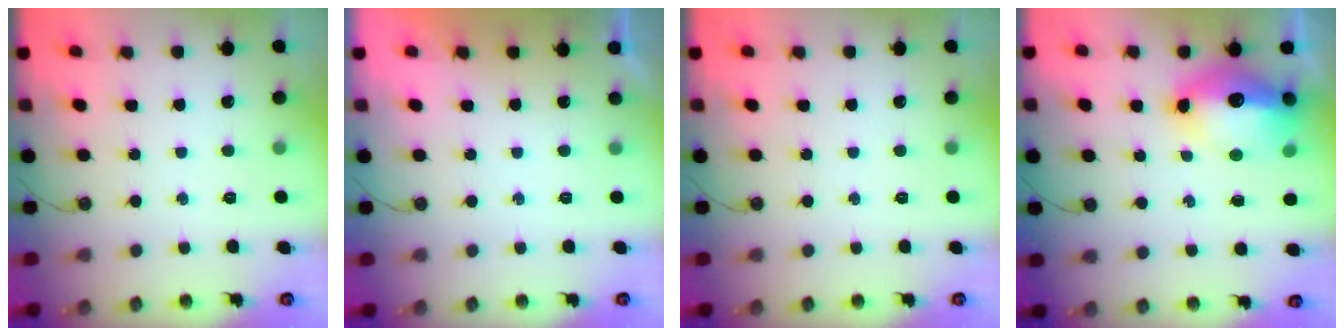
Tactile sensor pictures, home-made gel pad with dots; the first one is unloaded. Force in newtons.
{"total": 0.0}
{"total": 0.0}
{"total": 16.7, "press": 16.2, "slide": 4.2}